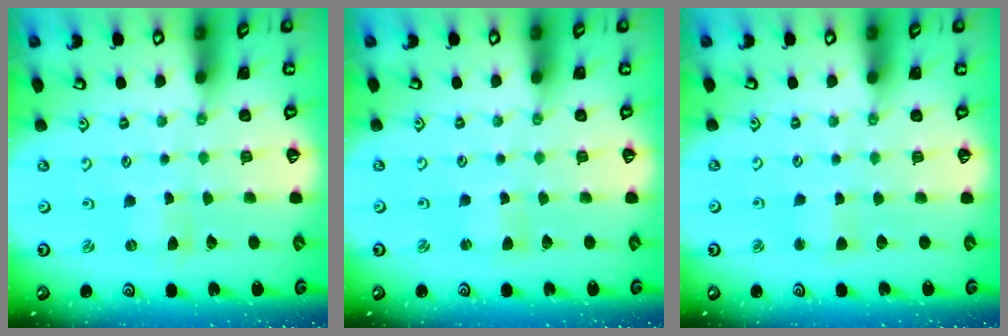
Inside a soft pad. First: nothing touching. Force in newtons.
{"total": 1.3, "press": 1.2, "slide": 0.2}
{"total": 3.3, "press": 3.3, "slide": 0.3}